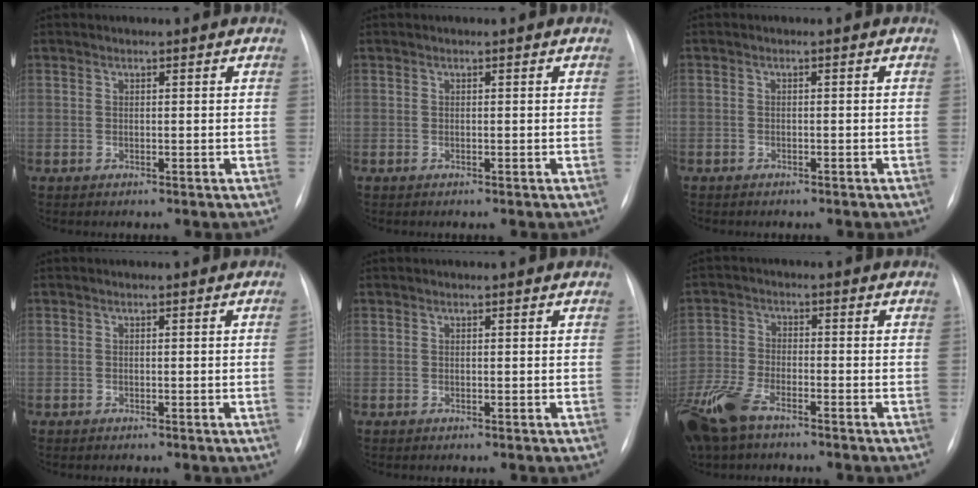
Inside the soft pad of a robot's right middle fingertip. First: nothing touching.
{"total": 0.0}
{"total": 1.5, "force": [-1.2, 0.9, 0.4], "torque": [-0.008, 0.001, -0.013]}
{"total": 0.9, "force": [-0.1, -0.3, 0.8], "torque": [-0.010, 0.002, 0.000]}
{"total": 0.0}
{"total": 10.4, "force": [-7.3, 3.8, 6.3], "torque": [-0.143, -0.018, -0.143]}